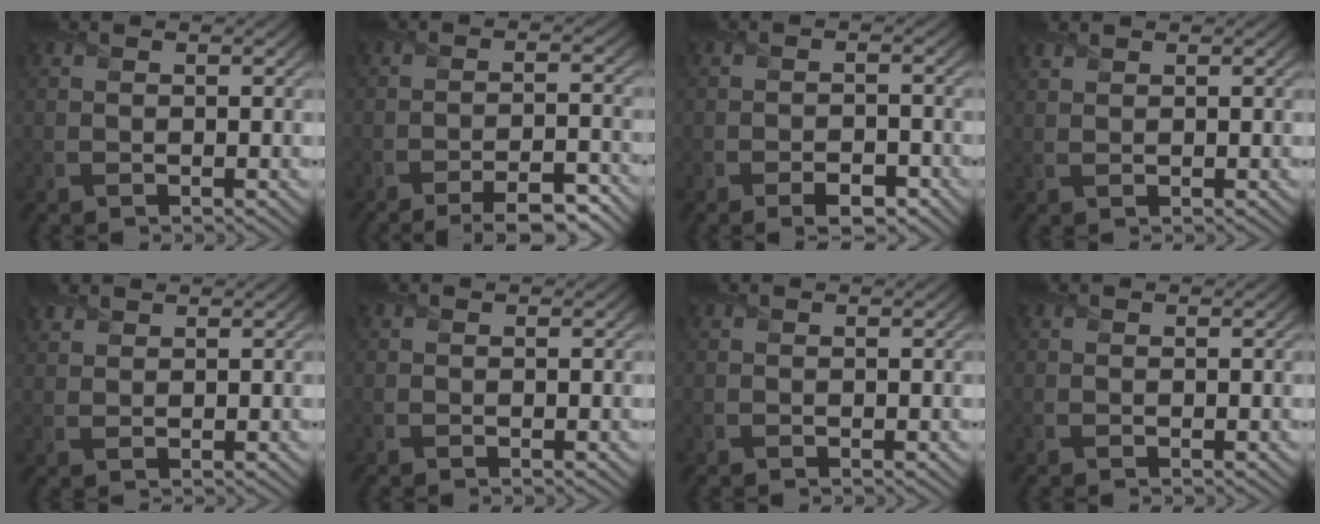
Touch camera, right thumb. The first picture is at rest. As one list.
[{"total": 7.8, "force": [-5.9, 1.7, 4.9], "torque": [-0.075, 0.007, -0.086]}, {"total": 3.3, "force": [-2.0, 1.3, 2.3], "torque": [-0.035, -0.001, -0.032]}, {"total": 1.2, "force": [1.1, 0.2, 0.4], "torque": [-0.016, 0.004, 0.028]}, {"total": 1.9, "force": [1.7, 0.6, 0.7], "torque": [-0.019, 0.005, 0.041]}, {"total": 0.0}, {"total": 0.0}, {"total": 0.0}]